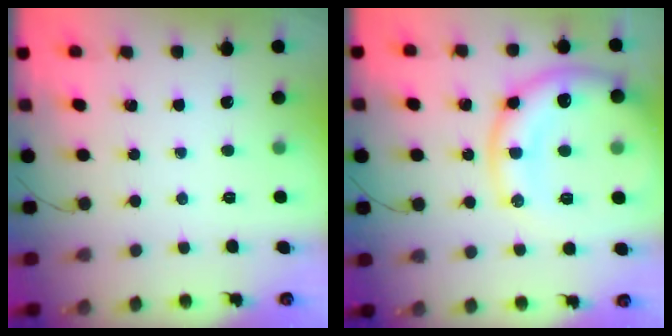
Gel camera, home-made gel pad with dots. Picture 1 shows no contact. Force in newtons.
{"total": 17.6, "press": 17.5, "slide": 2.1}